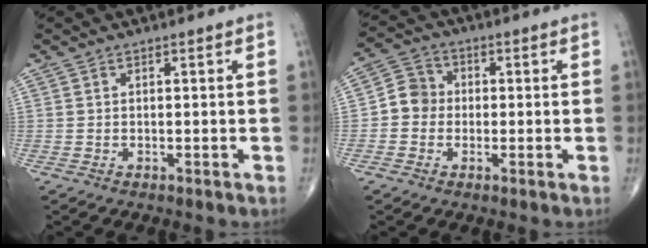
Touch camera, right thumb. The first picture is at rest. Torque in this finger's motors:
{"motor_torque": [0.04, 0.03, 0.15, -0.15, -0.01]}